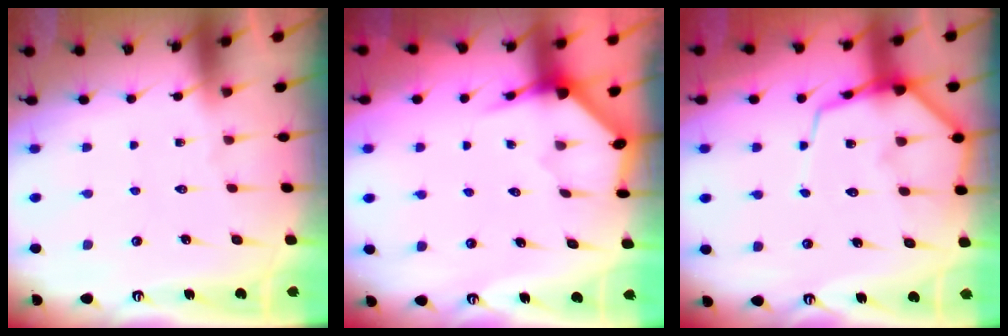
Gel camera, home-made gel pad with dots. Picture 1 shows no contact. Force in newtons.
{"total": 5.2, "press": 5.1, "slide": 0.4}
{"total": 11.1, "press": 11.1, "slide": 1.2}